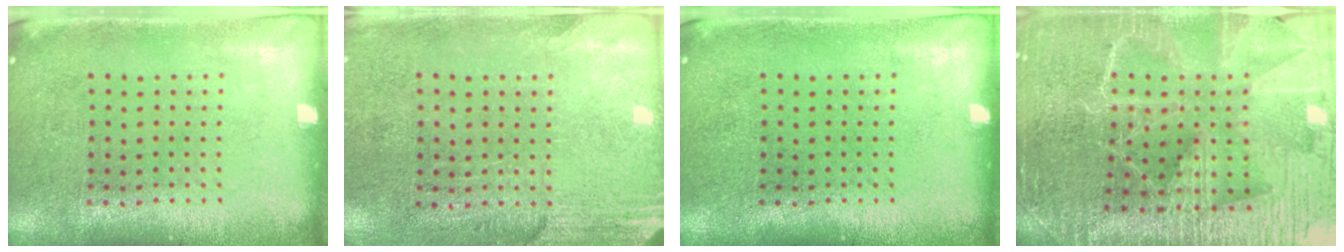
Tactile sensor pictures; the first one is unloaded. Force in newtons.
{"total": 2.8, "press": 2.5, "slide": 1.4}
{"total": 0.0}
{"total": 4.9, "press": 4.5, "slide": 1.8}